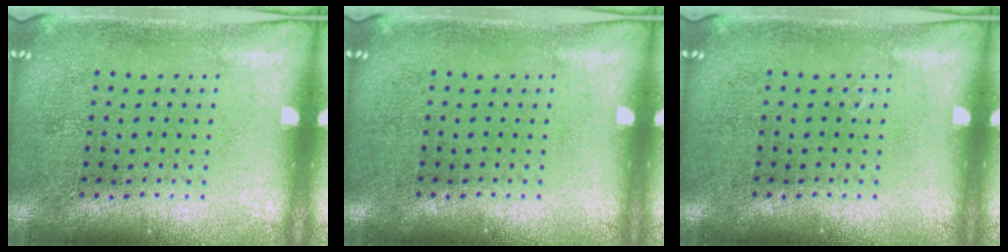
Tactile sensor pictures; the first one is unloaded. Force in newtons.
{"total": 0.0}
{"total": 0.0}